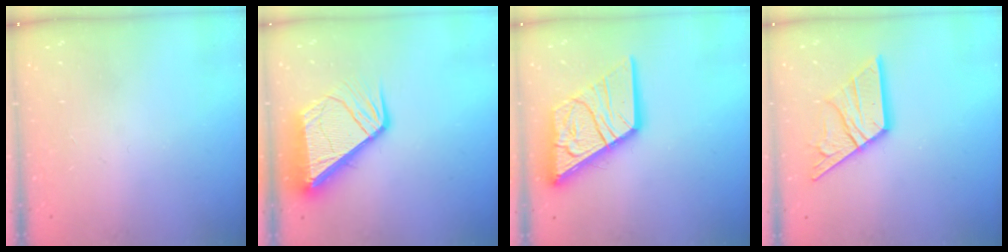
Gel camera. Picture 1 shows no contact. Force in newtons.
{"total": 13.2, "press": 13.1, "slide": 1.7}
{"total": 21.2, "press": 21.1, "slide": 2.4}
{"total": 15.9, "press": 15.9, "slide": 1.4}